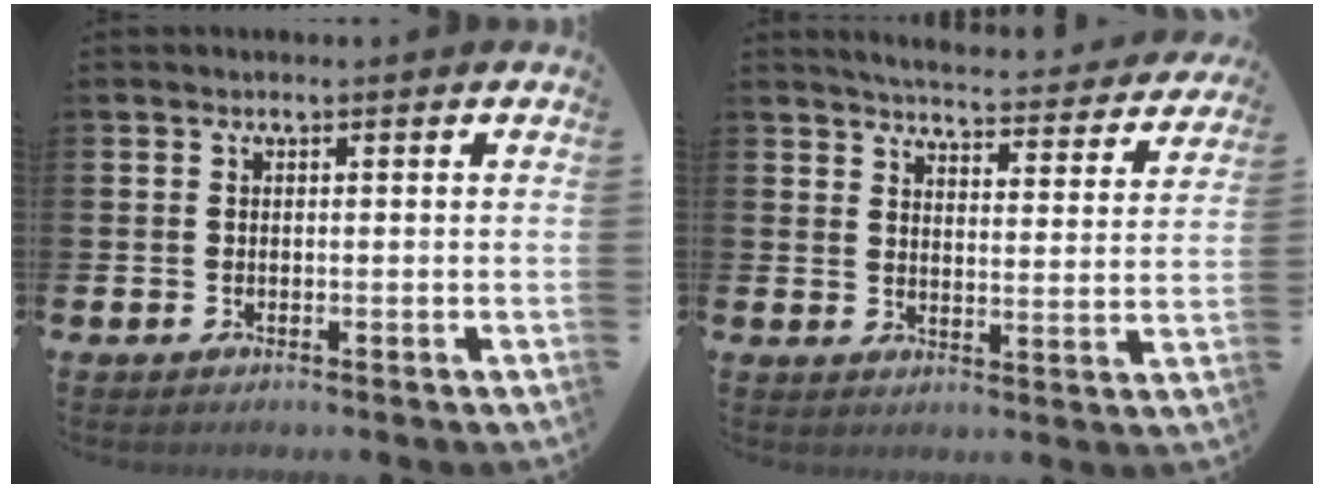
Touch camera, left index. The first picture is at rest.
{"total": 4.6, "force": [4.5, 0.2, 0.8], "torque": [-0.033, -0.039, 0.075]}